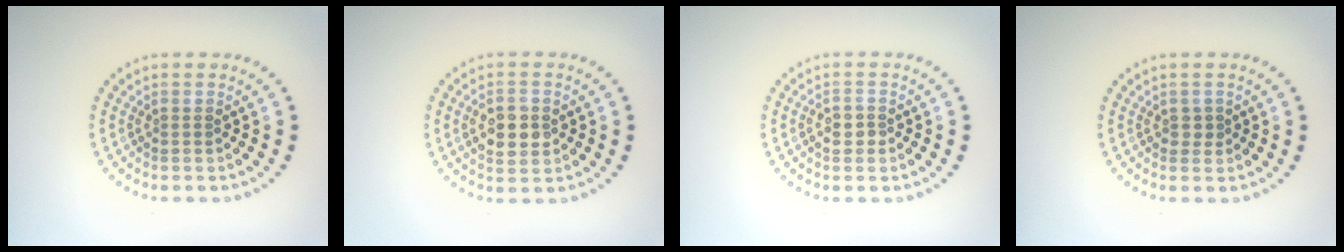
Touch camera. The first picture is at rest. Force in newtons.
{"total": 3.5, "press": 3.4, "slide": 0.2}
{"total": 1.2, "press": 1.2, "slide": 0.2}
{"total": 1.0, "press": 1.0, "slide": 0.3}